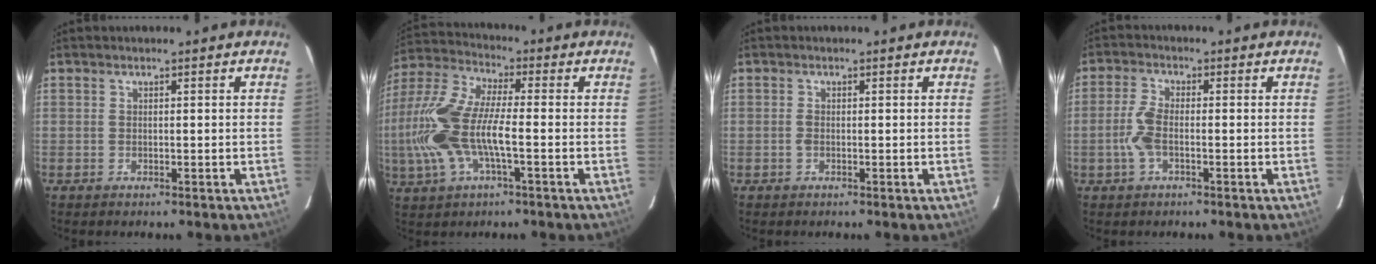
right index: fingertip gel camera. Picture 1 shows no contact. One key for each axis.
{"total": 16.9, "fx": -3.1, "fy": 5.8, "fz": 15.6, "tx": -0.329, "ty": 0.001, "tz": -0.066}
{"total": 1.0, "fx": -0.3, "fy": 0.6, "fz": 0.8, "tx": -0.017, "ty": 0.001, "tz": -0.007}
{"total": 4.9, "fx": -1.3, "fy": 1.9, "fz": 4.3, "tx": -0.101, "ty": 0.004, "tz": -0.027}